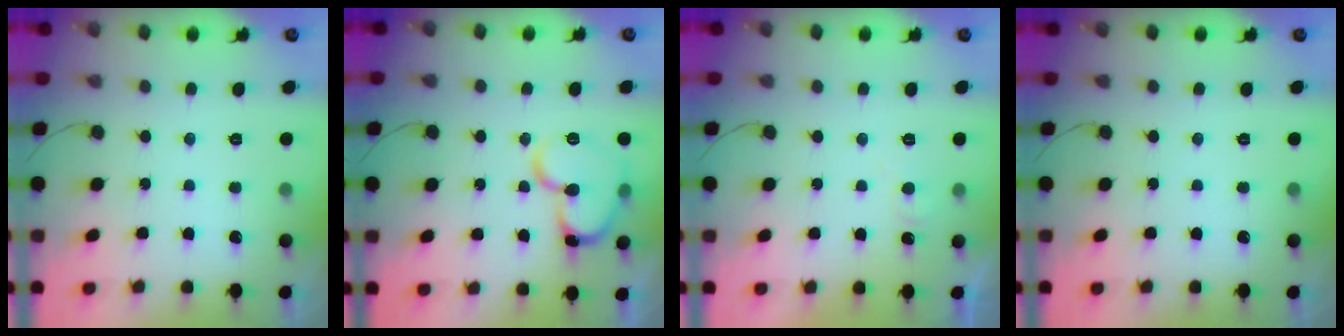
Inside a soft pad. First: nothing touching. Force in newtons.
{"total": 14.9, "press": 14.8, "slide": 2.0}
{"total": 3.8, "press": 3.8, "slide": 0.4}
{"total": 0.0}